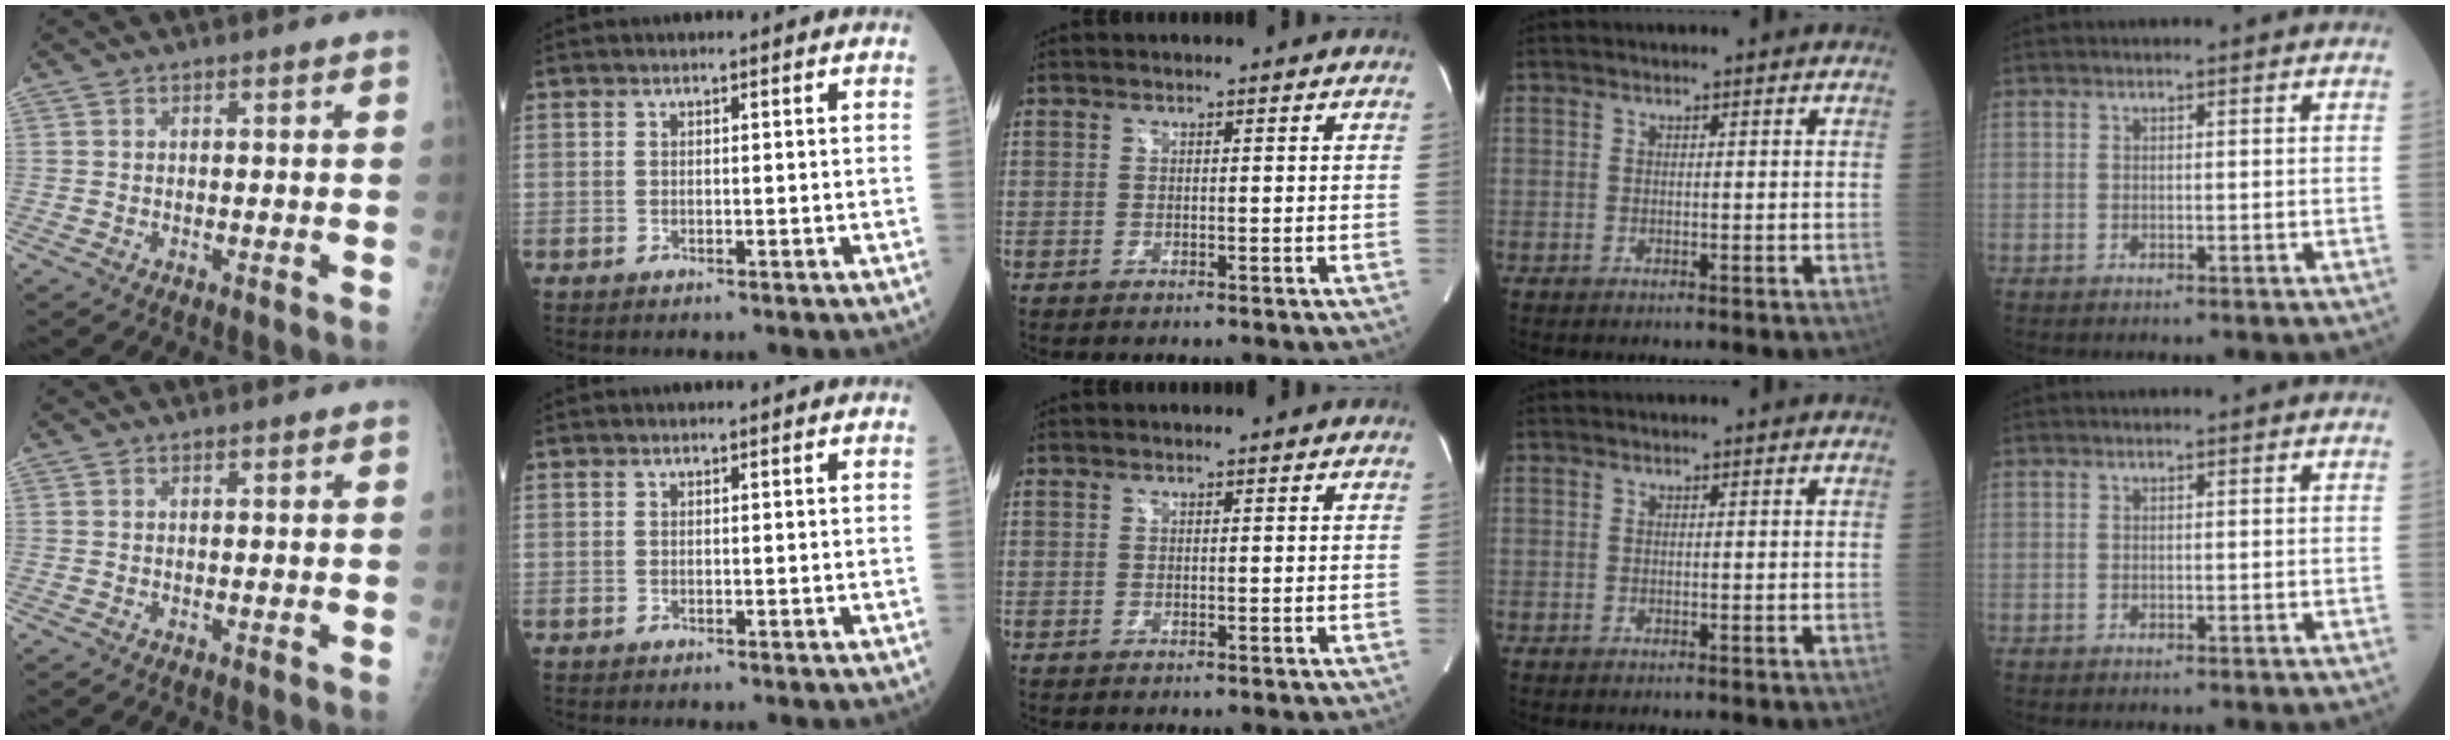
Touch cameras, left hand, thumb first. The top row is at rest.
{}